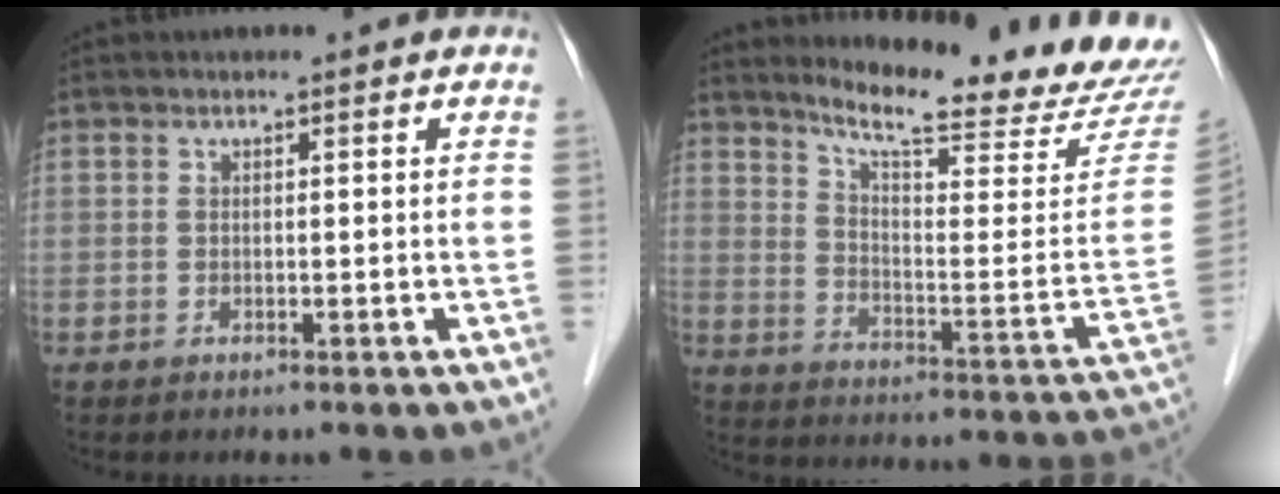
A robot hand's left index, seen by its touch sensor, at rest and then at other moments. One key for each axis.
{"total": 20.6, "fx": 19.3, "fy": 0.3, "fz": 7.2, "tx": -0.115, "ty": -0.112, "tz": 0.247}